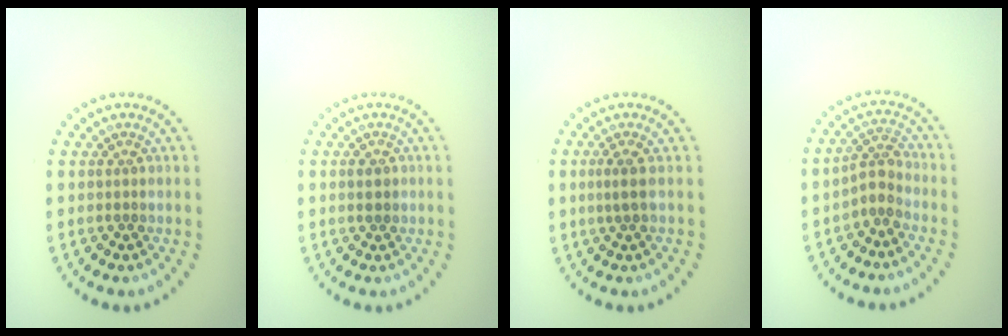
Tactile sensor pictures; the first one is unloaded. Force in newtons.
{"total": 1.7, "press": 1.6, "slide": 0.2}
{"total": 1.4, "press": 1.2, "slide": 0.8}
{"total": 2.3, "press": 1.7, "slide": 1.6}